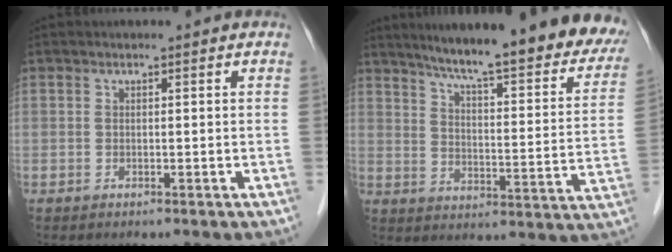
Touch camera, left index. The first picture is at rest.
{"total": 26.2, "force": [22.7, 3.2, 12.7], "torque": [-0.187, -0.045, 0.292]}